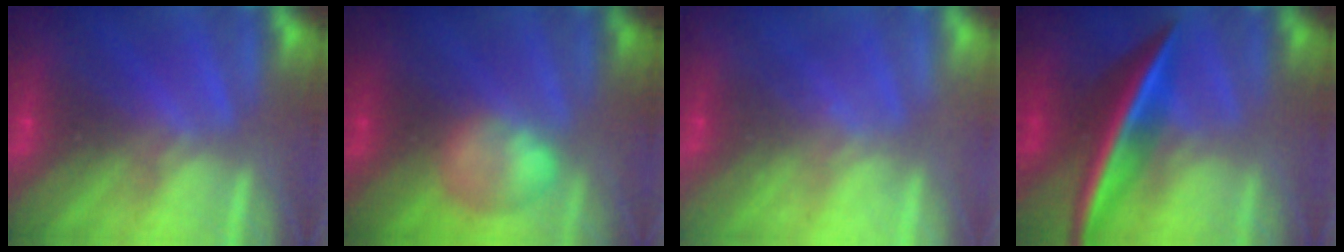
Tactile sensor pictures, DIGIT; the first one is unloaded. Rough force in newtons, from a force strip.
{"total": 2.6}
{"total": 2.4}
{"total": 2.5}